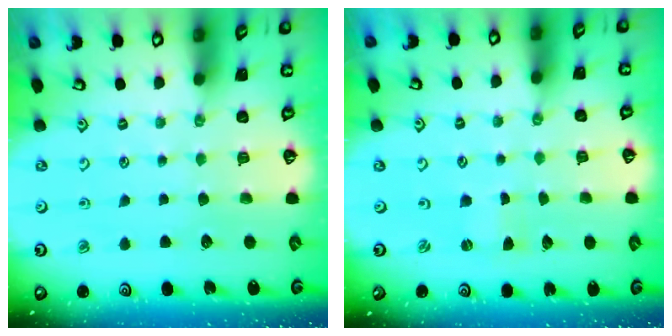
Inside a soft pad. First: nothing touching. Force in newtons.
{"total": 0.0}